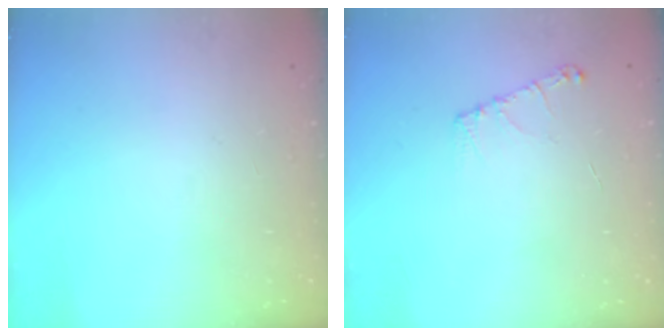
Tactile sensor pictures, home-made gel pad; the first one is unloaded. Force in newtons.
{"total": 5.4, "press": 5.3, "slide": 0.7}